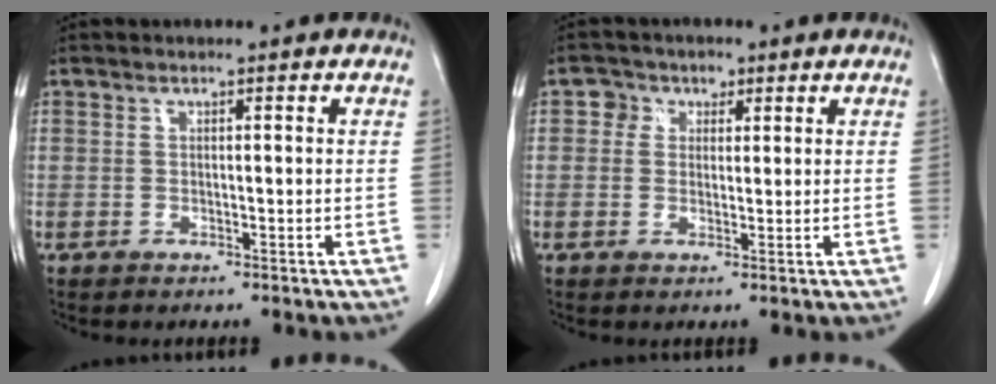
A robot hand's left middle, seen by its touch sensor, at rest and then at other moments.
{"total": 3.0, "force": [1.2, 2.7, 0.7], "torque": [-0.010, 0.008, 0.016]}